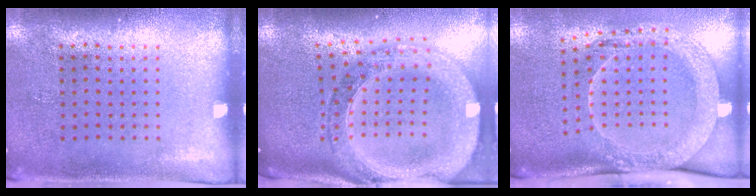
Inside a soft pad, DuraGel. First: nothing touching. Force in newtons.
{"total": 2.9, "press": 2.4, "slide": 1.5}
{"total": 2.2, "press": 2.1, "slide": 0.7}